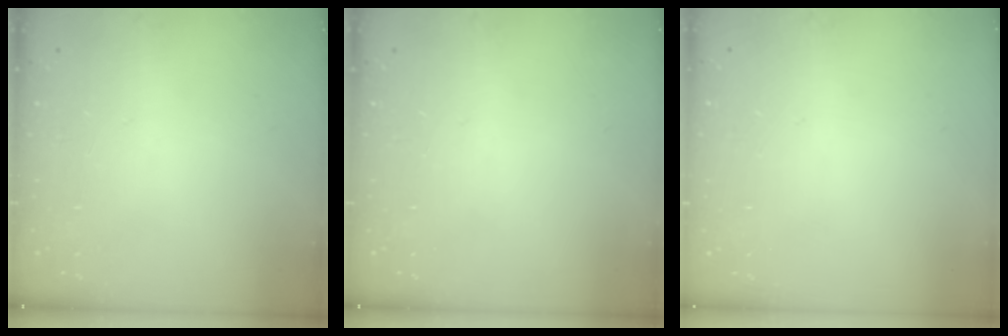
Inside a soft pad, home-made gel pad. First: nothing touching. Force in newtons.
{"total": 0.0}
{"total": 0.0}